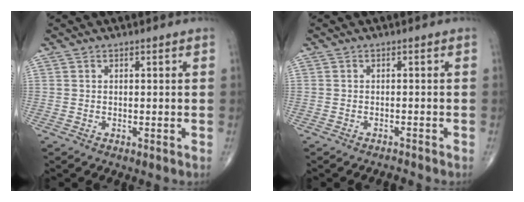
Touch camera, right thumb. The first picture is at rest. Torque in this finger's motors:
{"motor_torque": [-0.23, -0.07, -0.22, -0.17, -0.05]}